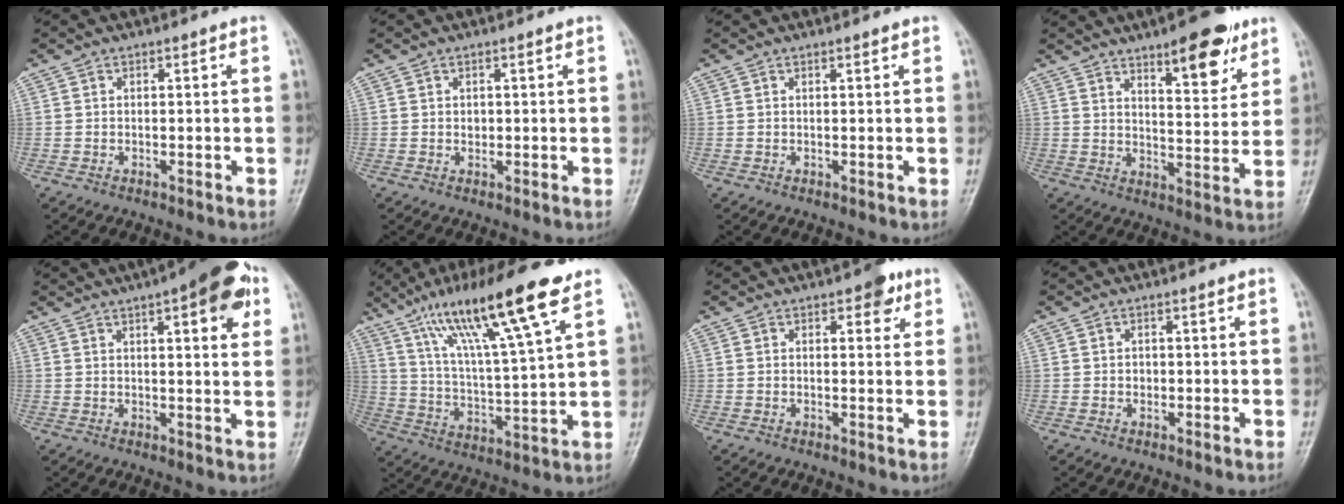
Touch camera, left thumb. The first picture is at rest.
{"total": 1.0, "force": [0.3, 0.8, 0.5], "torque": [-0.002, 0.000, 0.005]}
{"total": 0.6, "force": [0.5, 0.1, 0.3], "torque": [-0.008, -0.003, 0.006]}
{"total": 12.0, "force": [7.6, 3.9, 8.5], "torque": [-0.093, -0.046, 0.112]}
{"total": 12.7, "force": [6.1, 3.8, 10.4], "torque": [-0.111, -0.007, 0.073]}
{"total": 19.7, "force": [11.7, 2.6, 15.6], "torque": [-0.264, -0.033, 0.209]}
{"total": 4.0, "force": [2.2, 2.0, 2.8], "torque": [-0.018, -0.005, 0.021]}
{"total": 0.9, "force": [0.1, 0.8, 0.4], "torque": [-0.001, 0.002, 0.000]}